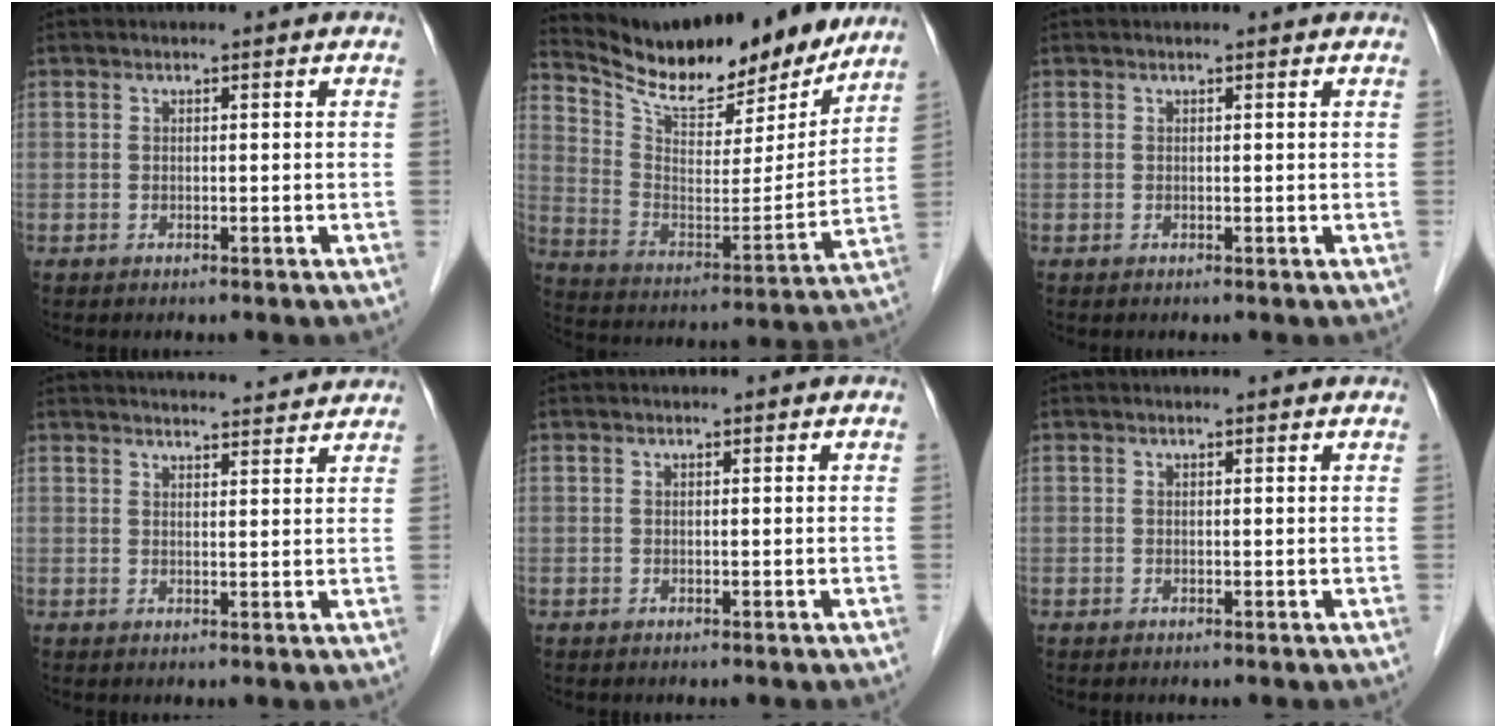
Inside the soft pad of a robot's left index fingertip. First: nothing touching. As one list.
[{"total": 19.6, "force": [17.8, 4.9, 6.6], "torque": [-0.121, -0.022, 0.283]}, {"total": 1.3, "force": [1.3, 0.2, 0.2], "torque": [-0.012, 0.013, 0.013]}, {"total": 13.2, "force": [12.9, 1.2, 2.9], "torque": [-0.031, 0.025, 0.157]}, {"total": 0.0}, {"total": 1.9, "force": [1.8, 0.3, 0.4], "torque": [-0.013, 0.014, 0.018]}]